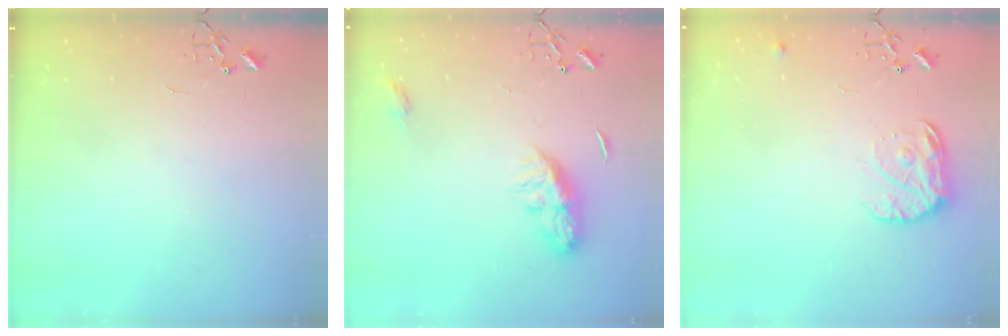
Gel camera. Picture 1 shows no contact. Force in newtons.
{"total": 8.8, "press": 8.8, "slide": 0.0}
{"total": 12.7, "press": 12.6, "slide": 0.7}